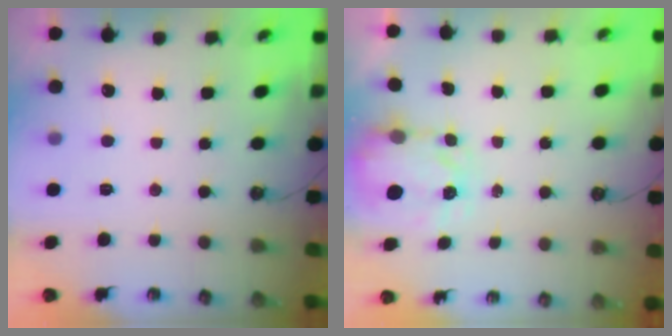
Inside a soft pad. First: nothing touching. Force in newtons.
{"total": 3.3, "press": 3.3, "slide": 0.4}